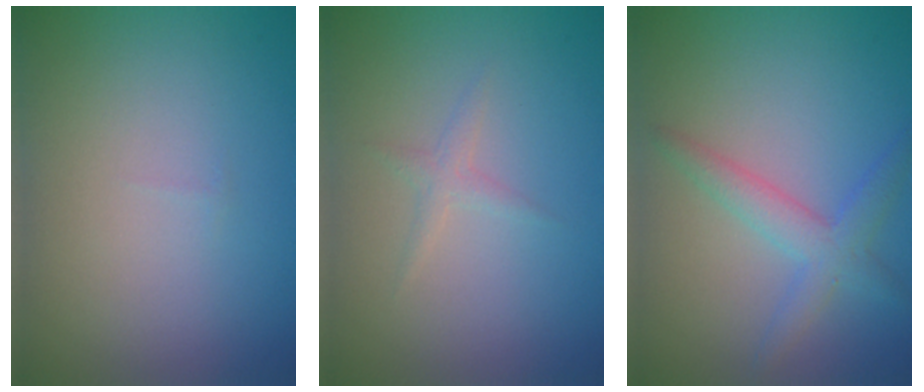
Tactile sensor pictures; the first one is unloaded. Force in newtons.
{"total": 1.0, "press": 1.0, "slide": 0.1}
{"total": 2.1, "press": 2.1, "slide": 0.1}